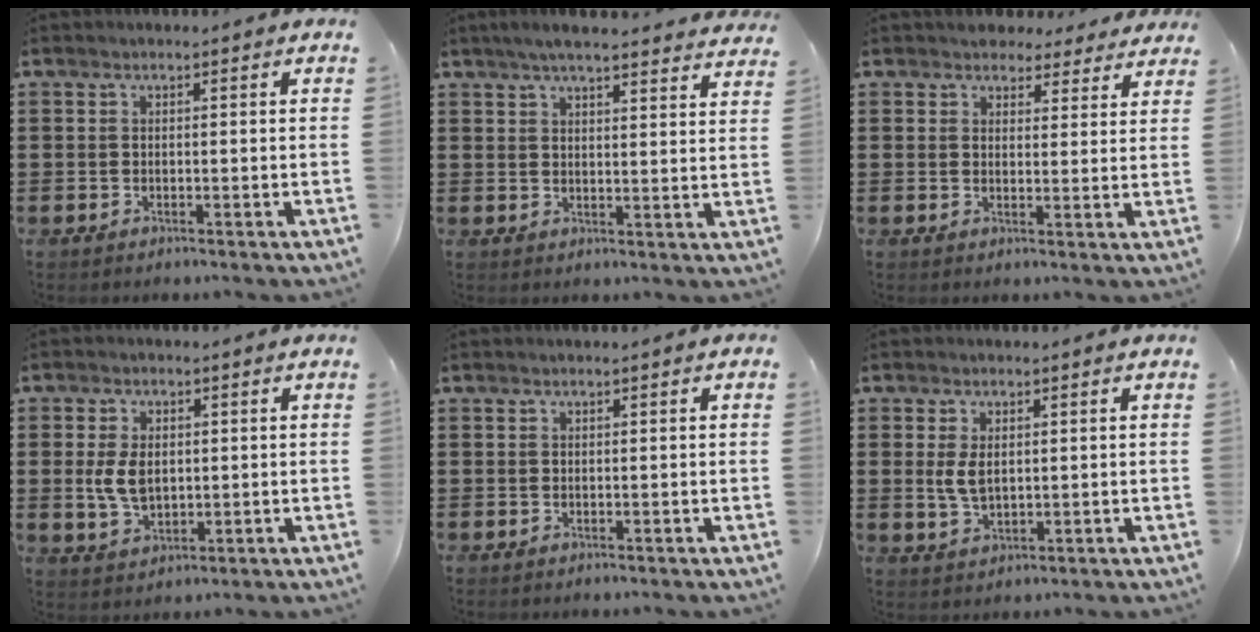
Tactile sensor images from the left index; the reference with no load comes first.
{"total": 4.7, "force": [4.4, 0.1, 1.9], "torque": [-0.048, -0.011, 0.079]}
{"total": 3.8, "force": [3.5, 1.4, 0.2], "torque": [-0.018, -0.004, 0.067]}
{"total": 5.5, "force": [0.5, 3.5, 4.2], "torque": [-0.100, 0.006, 0.005]}
{"total": 0.0}
{"total": 3.8, "force": [0.6, 2.2, 3.1], "torque": [-0.078, 0.002, 0.006]}